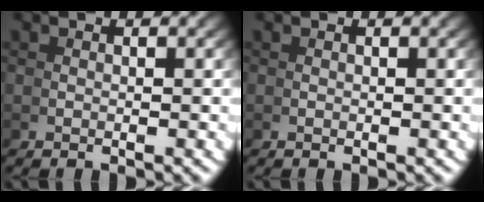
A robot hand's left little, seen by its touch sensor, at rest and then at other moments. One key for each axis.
{"total": 0.0}